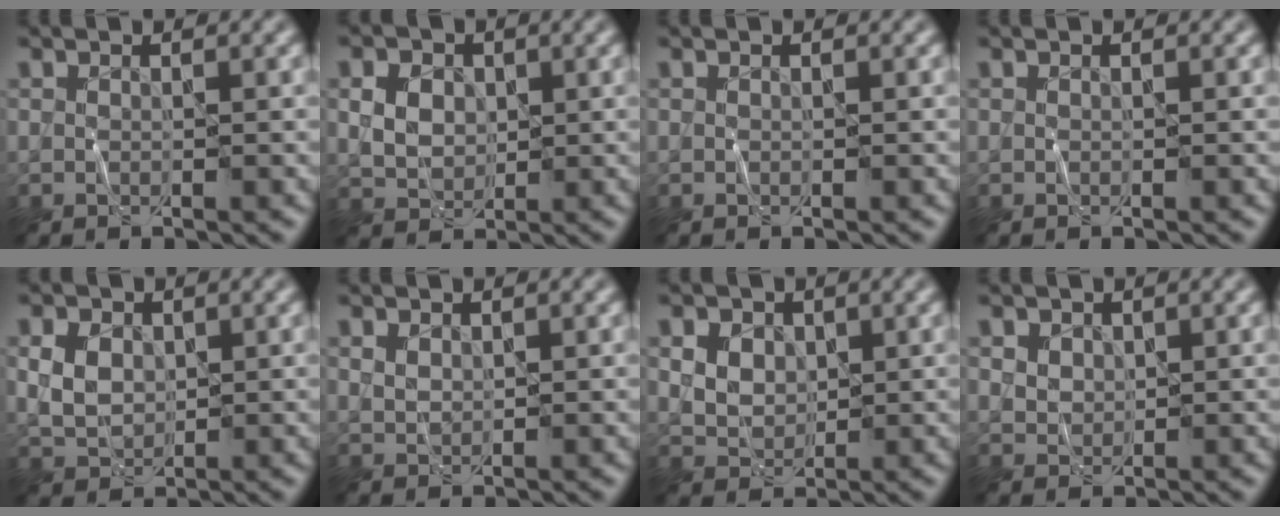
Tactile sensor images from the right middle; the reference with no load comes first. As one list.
[{"total": 4.0, "force": [1.1, 3.1, 2.2], "torque": [-0.052, 0.003, 0.019]}, {"total": 0.0}, {"total": 0.0}, {"total": 3.5, "force": [0.6, 2.7, 2.1], "torque": [-0.049, 0.000, 0.012]}, {"total": 1.3, "force": [0.5, 0.9, 0.7], "torque": [-0.017, 0.000, 0.014]}, {"total": 6.4, "force": [2.6, 4.8, 3.3], "torque": [-0.070, 0.025, 0.036]}, {"total": 3.0, "force": [1.5, 2.2, 1.4], "torque": [-0.041, 0.005, 0.036]}]